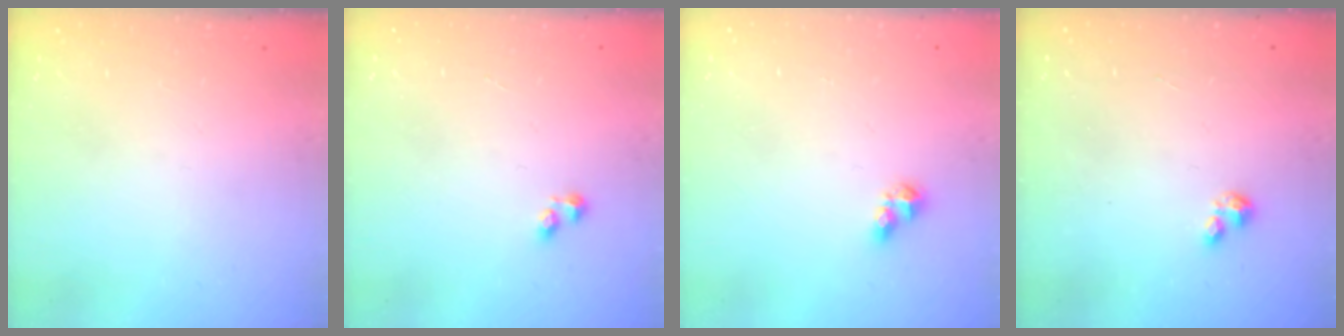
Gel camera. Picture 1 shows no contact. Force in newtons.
{"total": 1.2, "press": 1.0, "slide": 0.6}
{"total": 5.7, "press": 5.7, "slide": 0.5}
{"total": 0.7, "press": 0.6, "slide": 0.2}